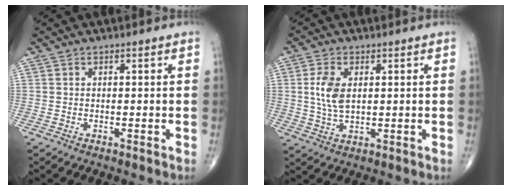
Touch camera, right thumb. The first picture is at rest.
{"total": 6.5, "force": [1.1, 3.7, 5.2], "torque": [-0.108, -0.004, 0.024]}